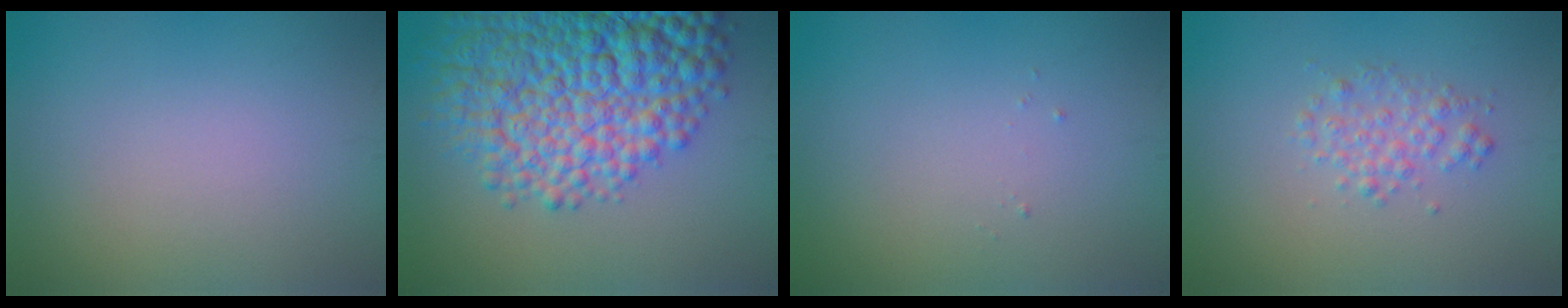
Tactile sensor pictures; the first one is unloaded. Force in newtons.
{"total": 13.0, "press": 13.0, "slide": 0.4}
{"total": 0.0}
{"total": 2.0, "press": 2.0, "slide": 0.0}